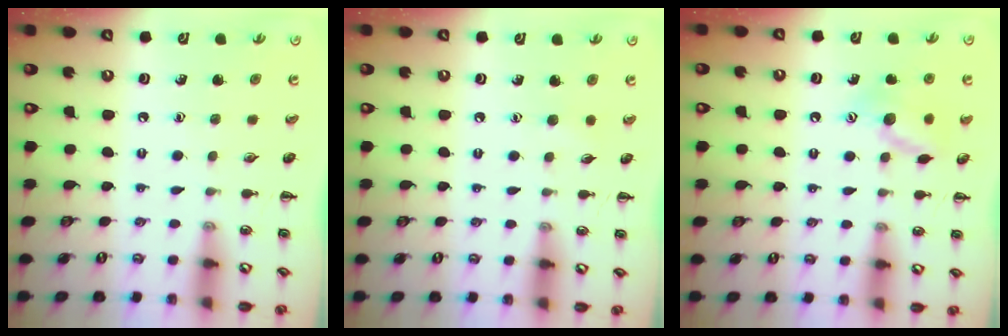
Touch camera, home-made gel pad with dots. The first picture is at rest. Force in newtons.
{"total": 3.9, "press": 3.7, "slide": 1.0}
{"total": 11.6, "press": 11.4, "slide": 2.1}